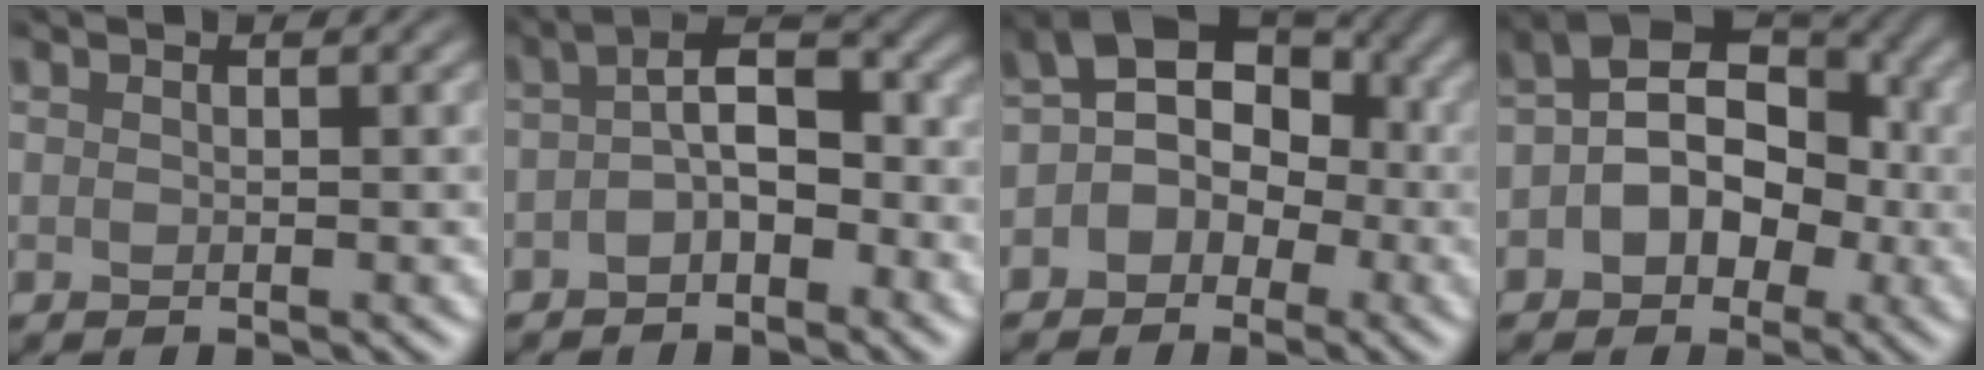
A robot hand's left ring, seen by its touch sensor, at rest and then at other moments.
{"total": 4.0, "force": [-1.5, 1.9, 3.2], "torque": [-0.052, 0.019, -0.036]}
{"total": 8.5, "force": [-0.3, 7.0, 4.9], "torque": [-0.042, 0.038, -0.042]}
{"total": 9.5, "force": [-0.7, 7.0, 6.4], "torque": [-0.063, 0.026, -0.035]}